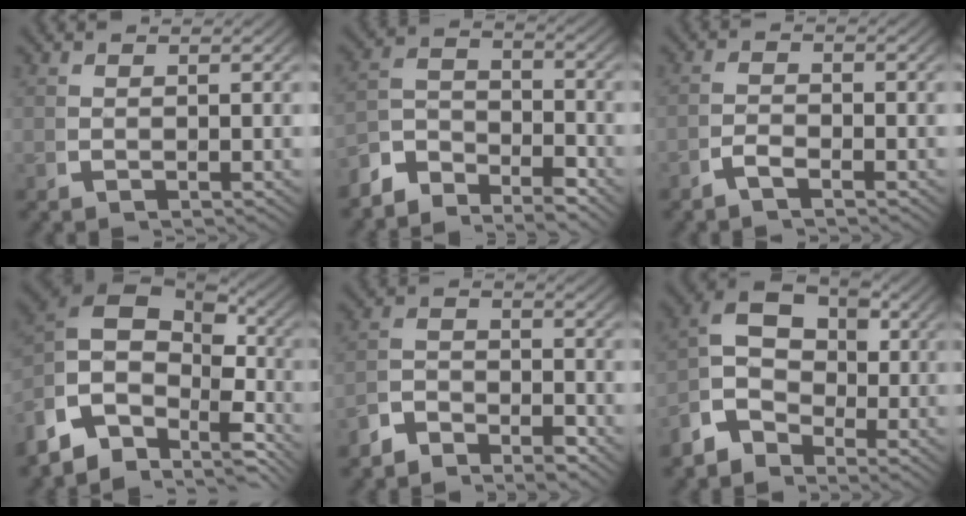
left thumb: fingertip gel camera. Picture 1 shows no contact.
{"total": 5.4, "force": [-3.4, 3.0, 2.9], "torque": [-0.045, -0.017, -0.062]}
{"total": 1.6, "force": [-1.3, 0.6, 0.8], "torque": [-0.014, -0.001, -0.031]}
{"total": 15.1, "force": [-0.9, 10.5, 10.8], "torque": [-0.246, -0.058, 0.004]}
{"total": 3.9, "force": [-3.4, 1.5, 1.0], "torque": [-0.016, -0.012, -0.063]}
{"total": 9.1, "force": [-0.4, 7.0, 5.7], "torque": [-0.104, -0.010, -0.017]}